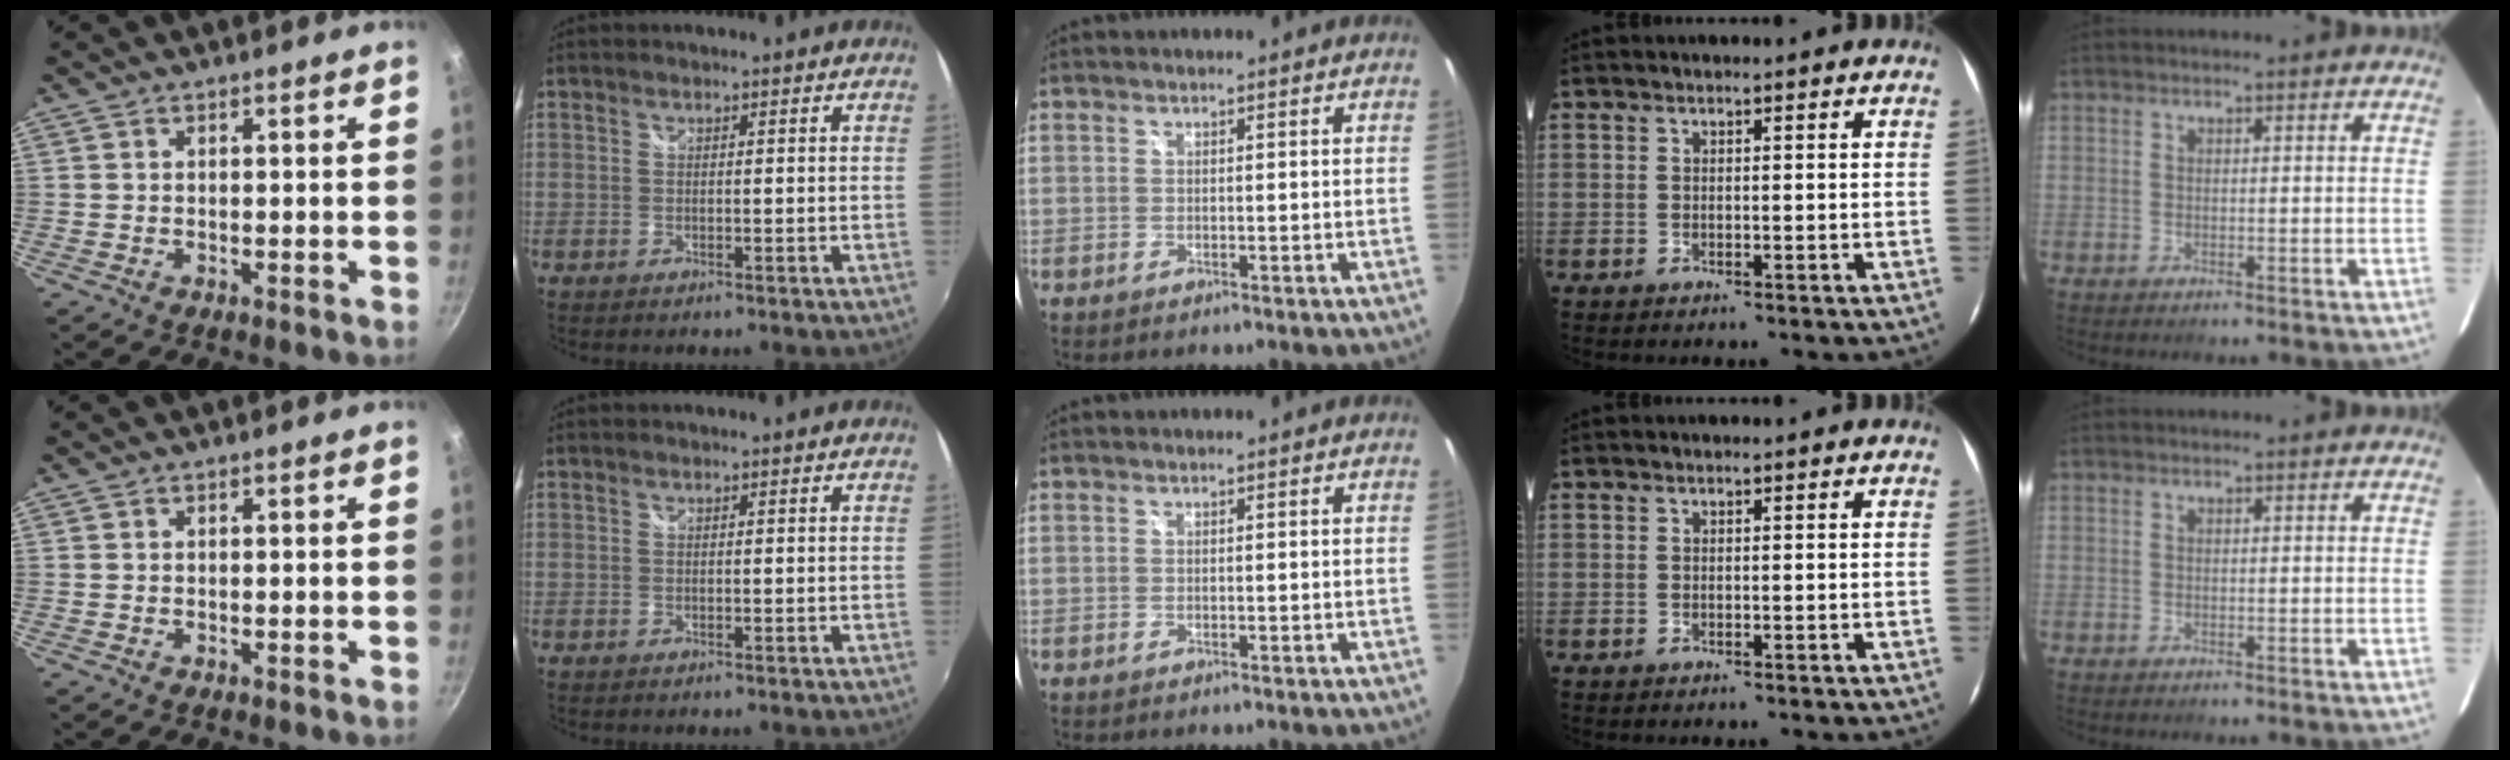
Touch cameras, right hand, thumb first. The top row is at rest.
{}